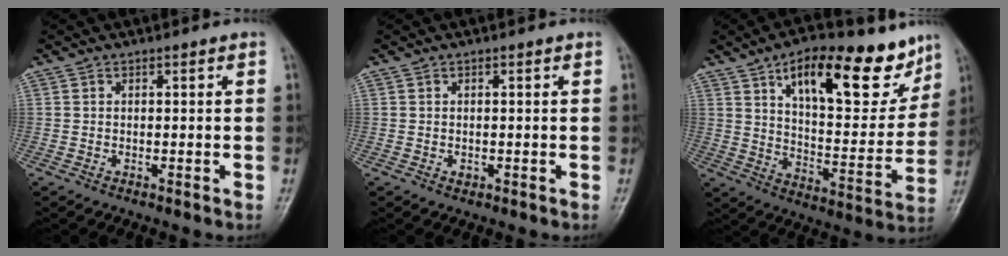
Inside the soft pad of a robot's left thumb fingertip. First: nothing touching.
{"total": 0.7, "force": [-0.1, 0.6, 0.4], "torque": [-0.003, 0.000, 0.000]}
{"total": 22.1, "force": [13.1, 9.2, 15.3], "torque": [-0.179, -0.047, 0.207]}